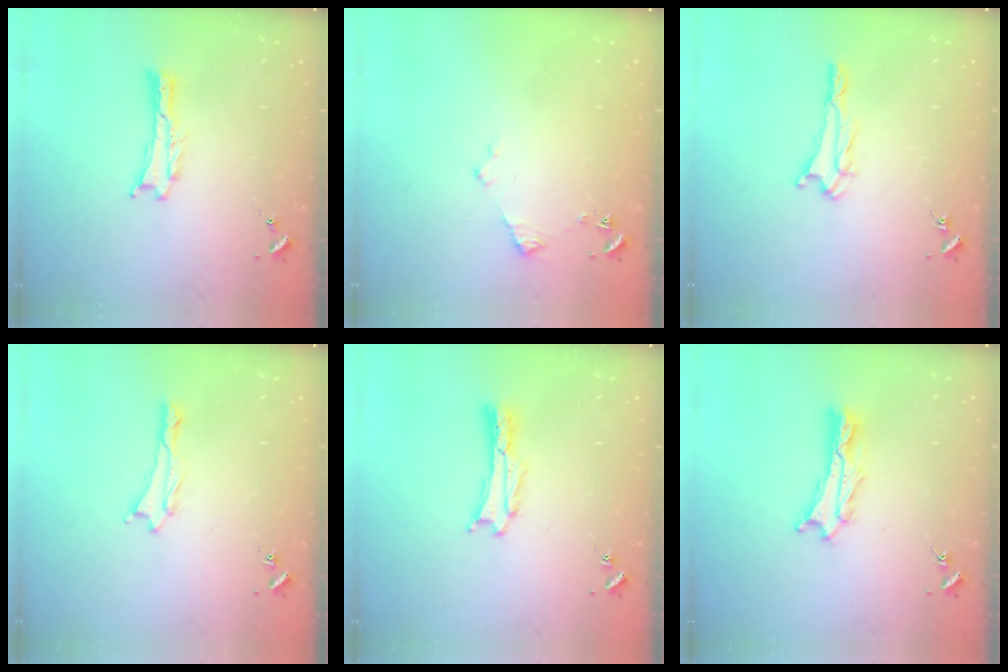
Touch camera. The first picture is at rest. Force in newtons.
{"total": 2.2, "press": 2.2, "slide": 0.3}
{"total": 1.7, "press": 1.6, "slide": 0.2}
{"total": 0.6, "press": 0.6, "slide": 0.1}
{"total": 1.5, "press": 1.4, "slide": 0.2}
{"total": 2.6, "press": 2.6, "slide": 0.2}